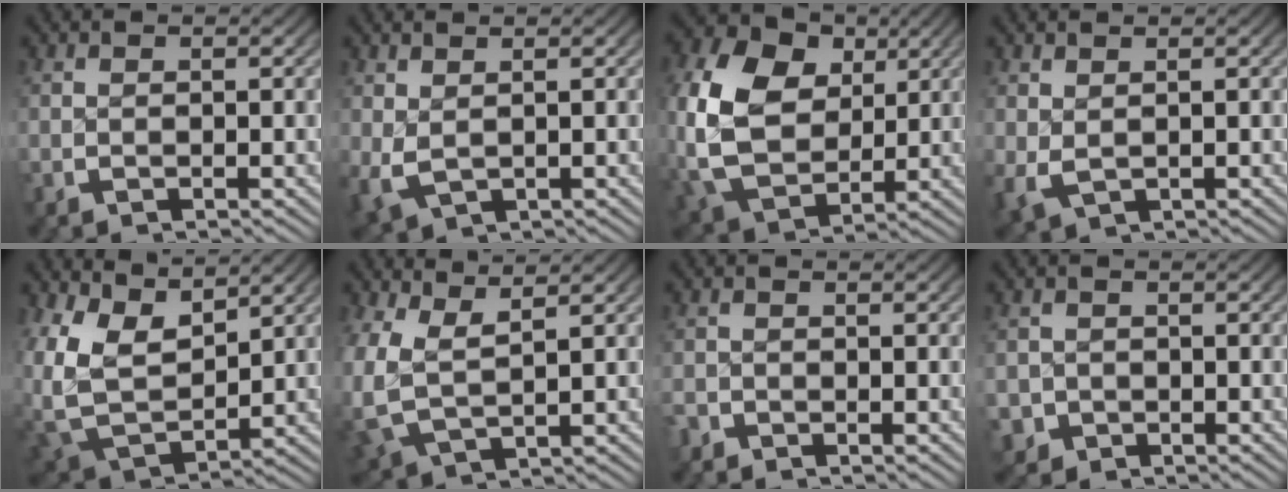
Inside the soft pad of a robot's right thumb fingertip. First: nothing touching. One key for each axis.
{"total": 2.6, "fx": 0.3, "fy": 1.9, "fz": 1.7, "tx": -0.041, "ty": -0.016, "tz": 0.023}
{"total": 13.9, "fx": 1.2, "fy": 10.5, "fz": 8.9, "tx": -0.233, "ty": -0.047, "tz": 0.038}
{"total": 2.0, "fx": 0.3, "fy": 1.4, "fz": 1.3, "tx": -0.028, "ty": -0.008, "tz": 0.018}
{"total": 8.5, "fx": 1.7, "fy": 6.0, "fz": 5.8, "tx": -0.153, "ty": -0.046, "tz": 0.053}
{"total": 5.8, "fx": 1.2, "fy": 4.4, "fz": 3.6, "tx": -0.116, "ty": -0.033, "tz": 0.043}
{"total": 1.2, "fx": -0.9, "fy": 0.8, "fz": 0.1, "tx": -0.002, "ty": 0.000, "tz": -0.021}
{"total": 3.4, "fx": -1.8, "fy": 2.8, "fz": 0.5, "tx": -0.017, "ty": -0.020, "tz": -0.024}